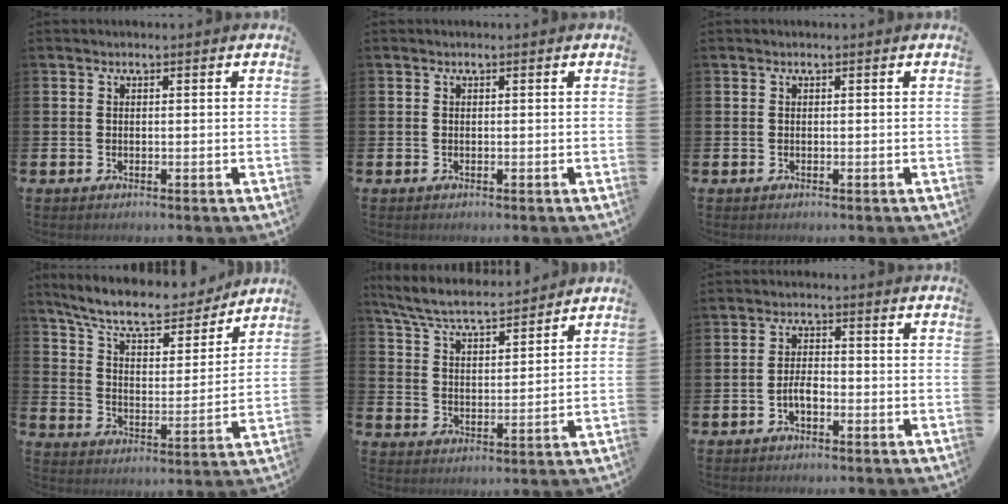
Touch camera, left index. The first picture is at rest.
{"total": 0.0}
{"total": 0.0}
{"total": 9.7, "force": [8.8, 2.2, 3.4], "torque": [-0.094, -0.059, 0.150]}
{"total": 6.6, "force": [6.3, 0.8, 2.0], "torque": [-0.068, -0.037, 0.109]}
{"total": 2.6, "force": [-1.2, 1.2, 2.0], "torque": [-0.038, 0.005, -0.023]}